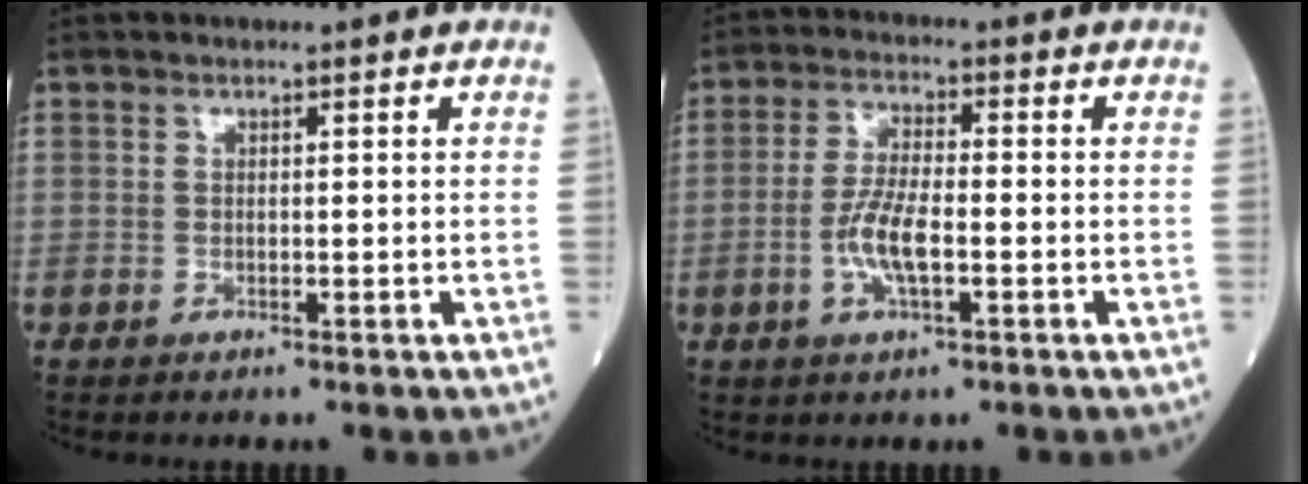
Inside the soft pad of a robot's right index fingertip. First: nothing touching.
{"total": 6.4, "force": [-1.7, 1.6, 6.0], "torque": [-0.126, 0.001, -0.035]}